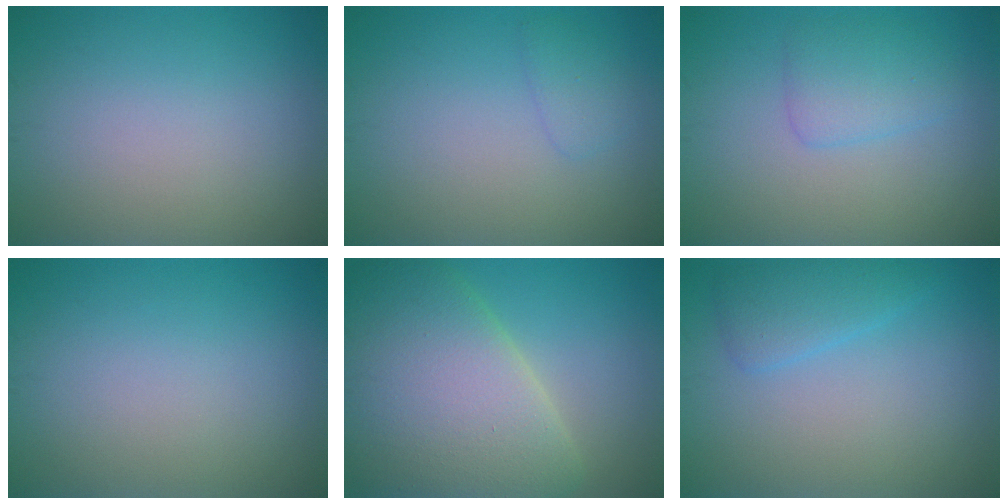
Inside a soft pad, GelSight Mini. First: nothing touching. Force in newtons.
{"total": 1.3, "press": 1.3, "slide": 0.0}
{"total": 2.5, "press": 2.5, "slide": 0.2}
{"total": 0.0}
{"total": 11.4, "press": 11.4, "slide": 0.5}
{"total": 2.4, "press": 2.4, "slide": 0.2}